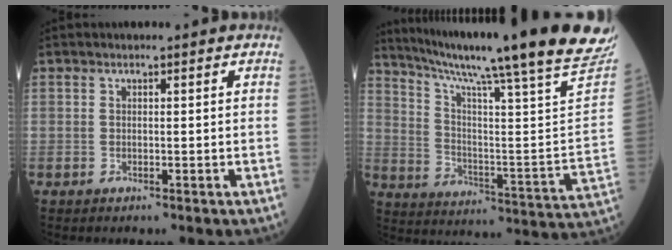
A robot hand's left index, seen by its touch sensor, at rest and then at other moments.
{"total": 30.5, "force": [24.7, -0.8, 17.8], "torque": [-0.271, -0.090, 0.334]}